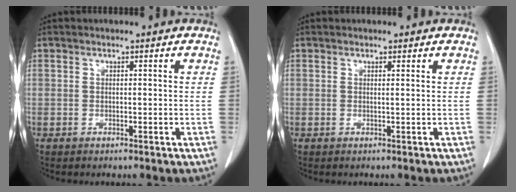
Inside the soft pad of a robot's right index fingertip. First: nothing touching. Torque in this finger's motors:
{"motor_torque": [-0.10, 0.12, 0.01, -0.01]}